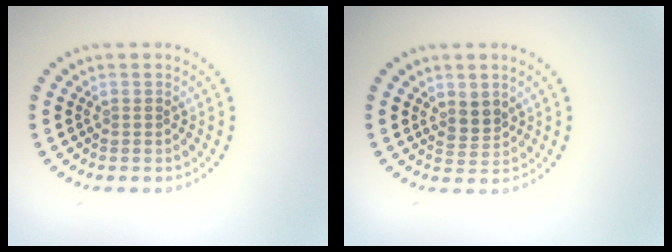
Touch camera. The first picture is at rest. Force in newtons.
{"total": 1.9, "press": 1.6, "slide": 1.1}